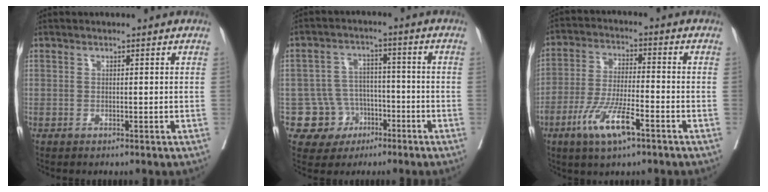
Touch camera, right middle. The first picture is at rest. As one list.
[{"total": 7.1, "force": [-3.0, 6.4, 0.8], "torque": [-0.010, 0.013, -0.041]}, {"total": 9.4, "force": [-5.0, 1.8, 7.7], "torque": [-0.157, -0.011, -0.093]}]